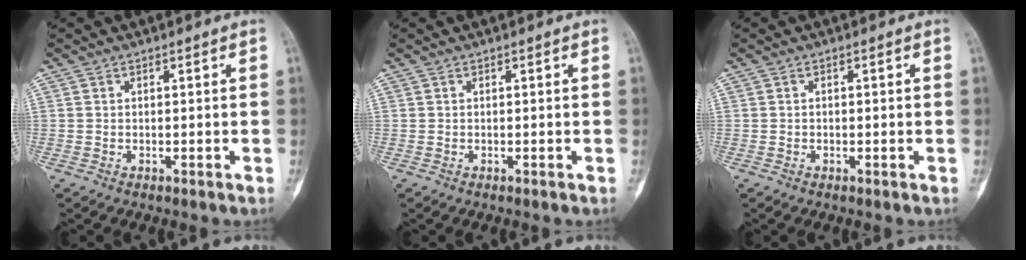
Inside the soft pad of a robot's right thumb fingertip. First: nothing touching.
{"total": 0.0}
{"total": 0.0}